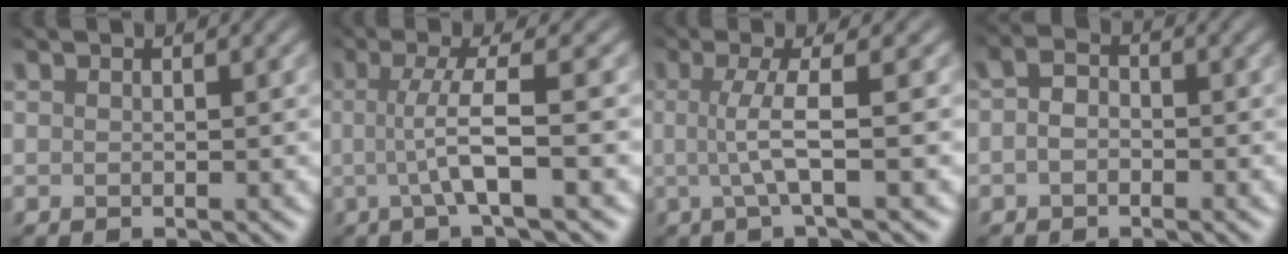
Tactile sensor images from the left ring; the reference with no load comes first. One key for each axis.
{"total": 4.7, "fx": -0.3, "fy": 0.8, "fz": 4.6, "tx": -0.080, "ty": 0.000, "tz": -0.010}
{"total": 3.9, "fx": 0.0, "fy": 0.7, "fz": 3.8, "tx": -0.067, "ty": 0.000, "tz": -0.006}
{"total": 1.9, "fx": -0.5, "fy": 1.3, "fz": 1.3, "tx": -0.026, "ty": 0.004, "tz": -0.016}